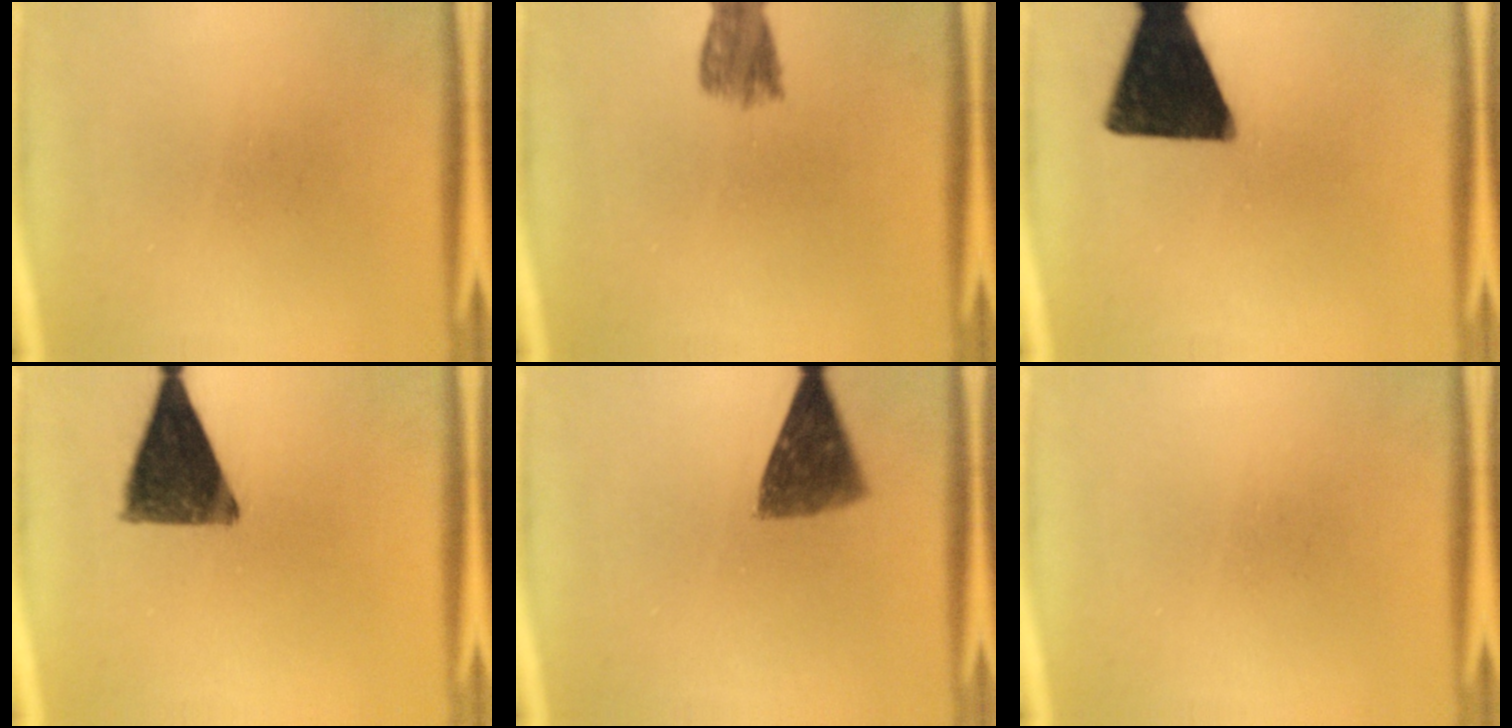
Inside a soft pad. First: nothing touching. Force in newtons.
{"total": 4.8}
{"total": 17.2}
{"total": 11.7}
{"total": 8.0}
{"total": 0.0}